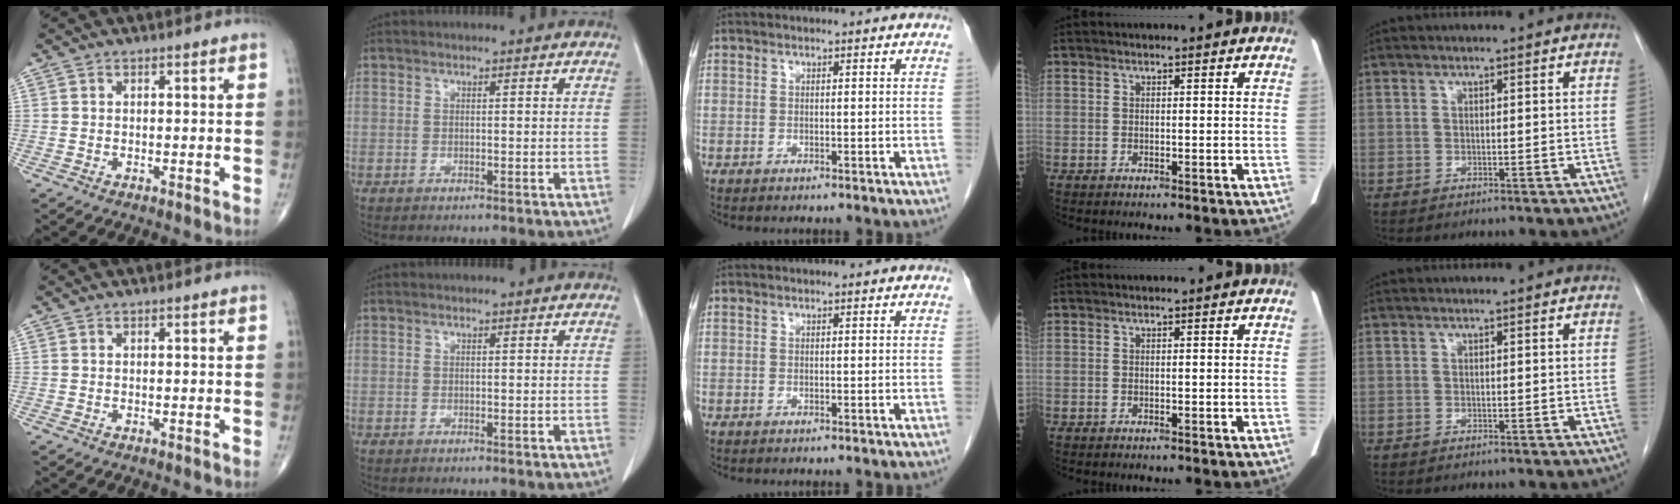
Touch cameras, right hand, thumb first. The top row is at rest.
{}